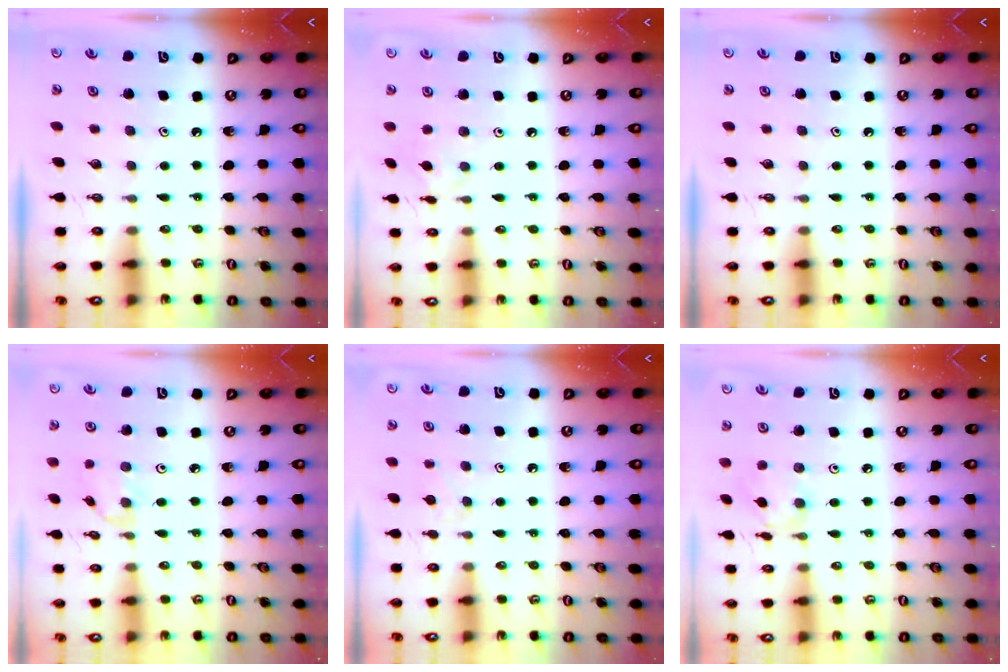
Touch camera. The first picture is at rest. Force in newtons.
{"total": 2.6, "press": 2.6, "slide": 0.6}
{"total": 0.0}
{"total": 0.6, "press": 0.5, "slide": 0.3}
{"total": 3.5, "press": 3.4, "slide": 0.5}
{"total": 3.2, "press": 3.2, "slide": 0.4}